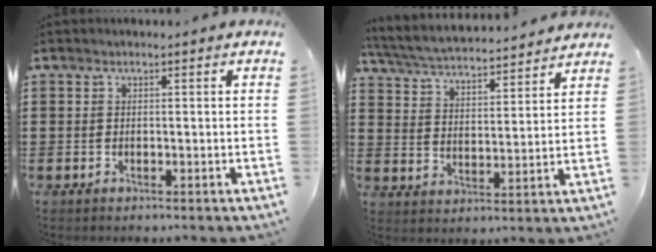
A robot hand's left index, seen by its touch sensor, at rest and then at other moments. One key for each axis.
{"total": 5.0, "fx": 4.8, "fy": 0.1, "fz": 1.2, "tx": -0.048, "ty": -0.032, "tz": 0.080}